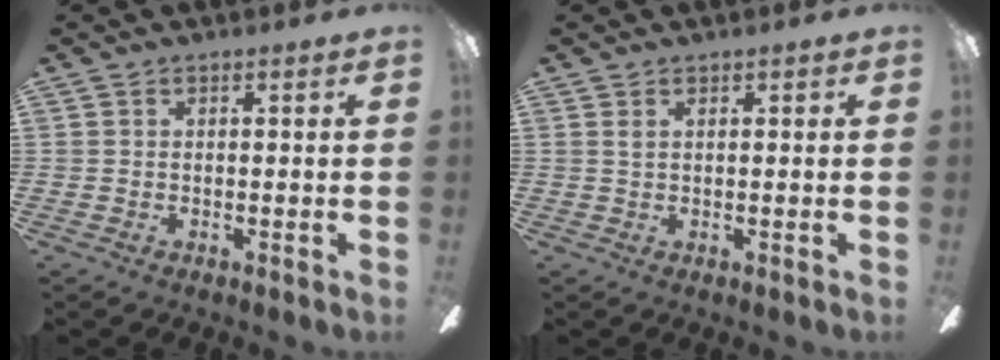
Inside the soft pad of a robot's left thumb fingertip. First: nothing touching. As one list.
[{"total": 1.0, "force": [0.5, 0.3, 0.7], "torque": [-0.017, 0.002, 0.009]}]